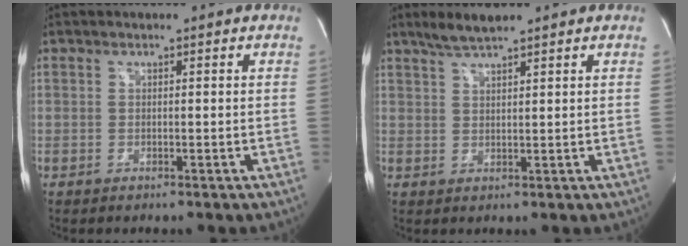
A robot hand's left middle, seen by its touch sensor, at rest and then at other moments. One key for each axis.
{"total": 3.9, "fx": 3.3, "fy": 0.1, "fz": 2.2, "tx": -0.054, "ty": 0.006, "tz": 0.065}